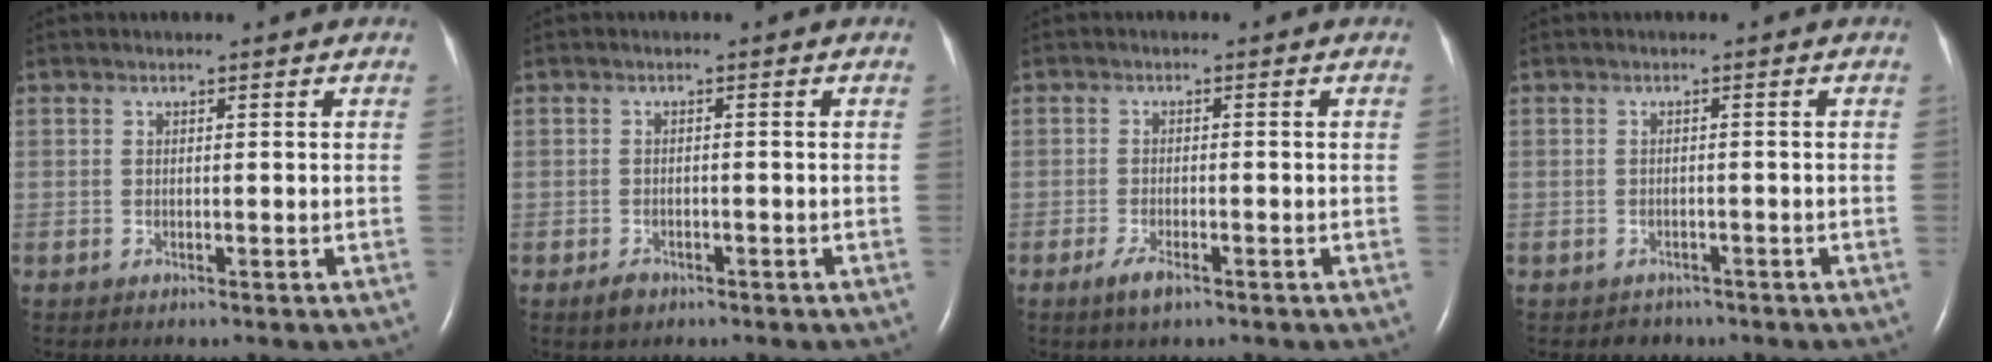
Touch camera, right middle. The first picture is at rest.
{"total": 2.0, "force": [-1.3, 1.2, 0.8], "torque": [-0.020, 0.001, -0.017]}
{"total": 2.7, "force": [-1.7, 0.7, 2.0], "torque": [-0.048, -0.004, -0.032]}
{"total": 1.9, "force": [-1.3, 1.3, -0.2], "torque": [-0.006, 0.005, -0.018]}